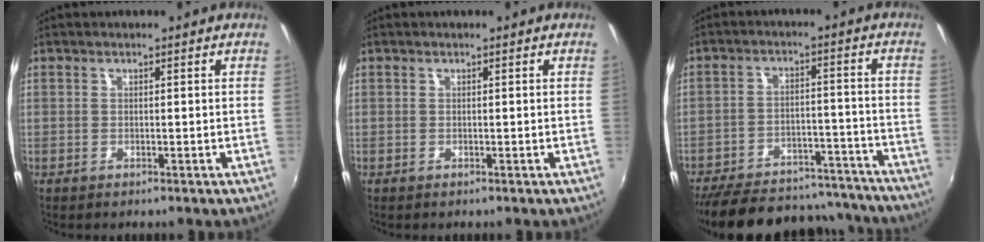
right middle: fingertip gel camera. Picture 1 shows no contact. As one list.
[{"total": 0.0}, {"total": 26.8, "force": [-23.0, 9.6, 9.8], "torque": [-0.202, 0.033, -0.292]}]